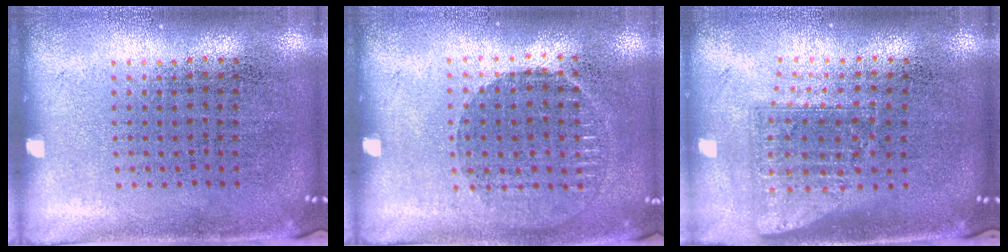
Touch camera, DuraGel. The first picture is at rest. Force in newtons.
{"total": 1.0, "press": 1.0, "slide": 0.1}
{"total": 1.7, "press": 1.3, "slide": 1.0}